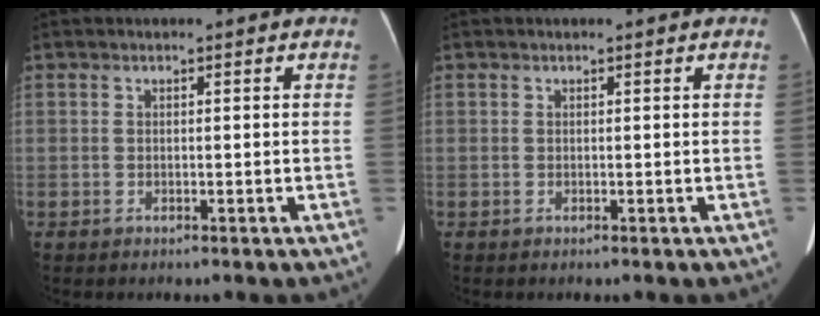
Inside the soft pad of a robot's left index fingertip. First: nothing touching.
{"total": 0.0}